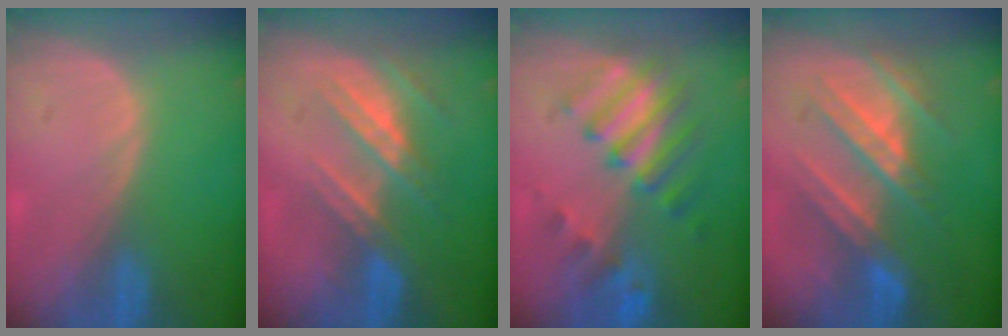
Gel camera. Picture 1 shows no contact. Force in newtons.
{"total": 7.4, "press": 6.5, "slide": 3.5}
{"total": 8.2, "press": 7.8, "slide": 2.8}
{"total": 8.4, "press": 8.4, "slide": 0.1}